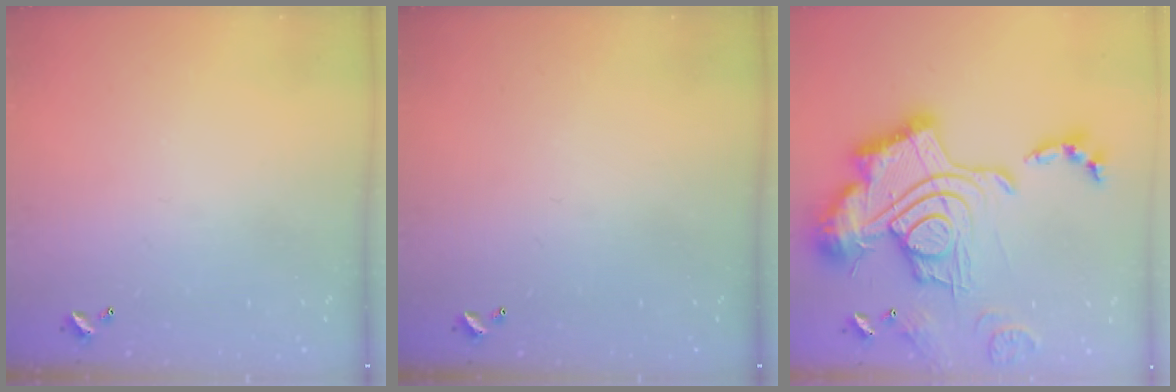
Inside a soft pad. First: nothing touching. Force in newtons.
{"total": 0.0}
{"total": 3.8, "press": 3.1, "slide": 2.2}